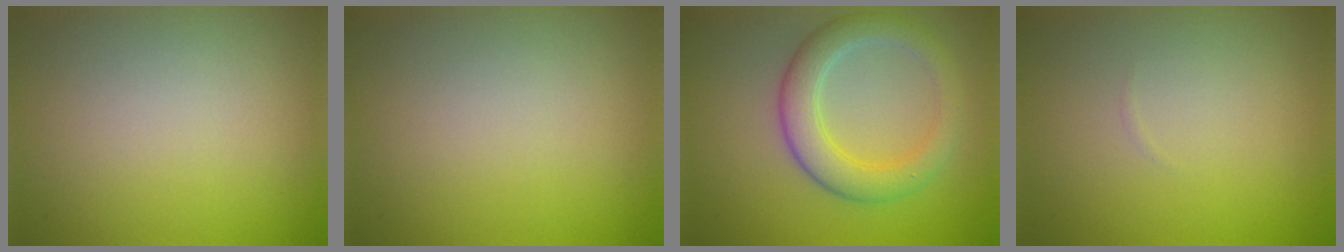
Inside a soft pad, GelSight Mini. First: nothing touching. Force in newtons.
{"total": 0.0}
{"total": 4.5, "press": 4.5, "slide": 0.3}
{"total": 0.0}